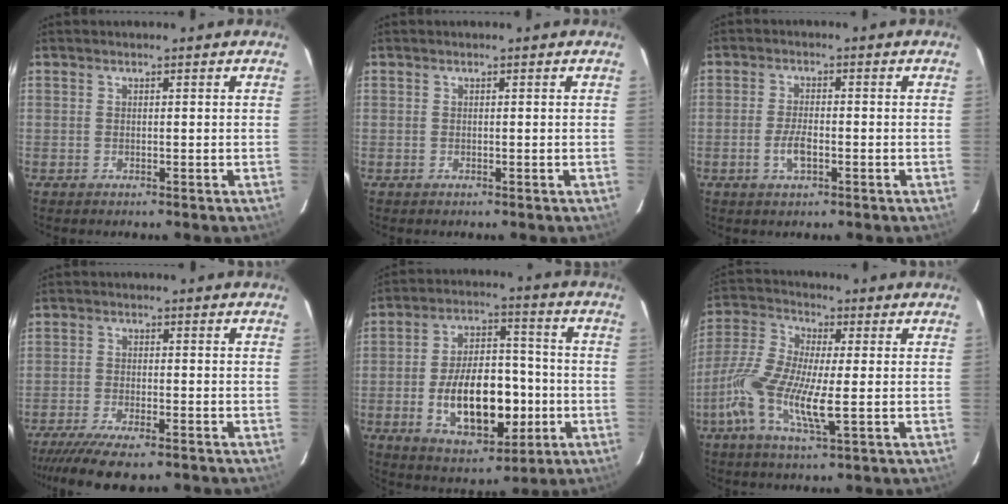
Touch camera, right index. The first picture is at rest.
{"total": 0.0}
{"total": 4.2, "force": [-1.5, 1.7, 3.5], "torque": [-0.073, -0.001, -0.028]}
{"total": 10.5, "force": [-8.4, 2.1, 5.9], "torque": [-0.140, -0.038, -0.147]}
{"total": 17.6, "force": [-4.1, 9.4, 14.2], "torque": [-0.262, 0.014, -0.046]}
{"total": 12.8, "force": [-2.7, 3.1, 12.1], "torque": [-0.262, -0.004, -0.065]}